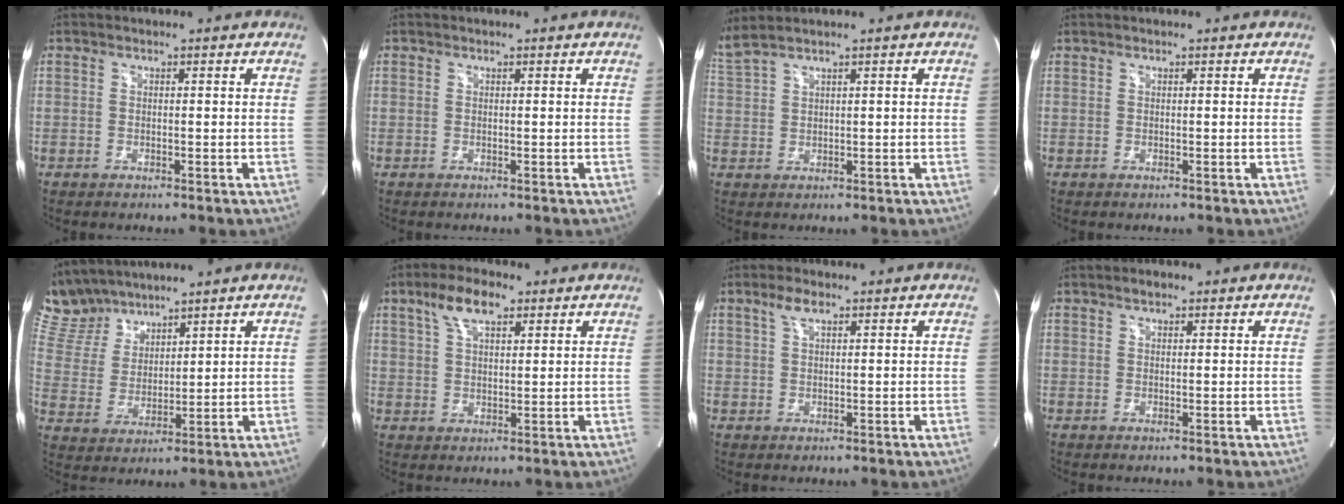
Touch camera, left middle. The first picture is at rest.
{"total": 0.0}
{"total": 4.0, "force": [3.3, -0.9, 2.0], "torque": [-0.062, 0.017, 0.081]}
{"total": 0.0}
{"total": 8.8, "force": [8.2, 2.9, 1.1], "torque": [-0.042, 0.014, 0.181]}
{"total": 6.7, "force": [4.0, 2.5, 4.8], "torque": [-0.098, 0.018, 0.074]}
{"total": 2.5, "force": [1.5, 0.8, 1.8], "torque": [-0.042, 0.007, 0.034]}
{"total": 1.3, "force": [1.0, 0.6, 0.7], "torque": [-0.016, 0.004, 0.015]}